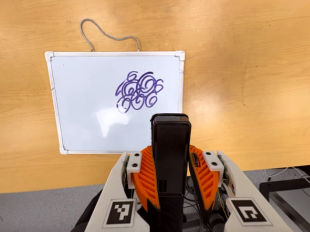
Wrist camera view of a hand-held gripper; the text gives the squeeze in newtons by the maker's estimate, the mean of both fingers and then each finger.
{"total": 6.3, "left": 4.2, "right": 8.4}